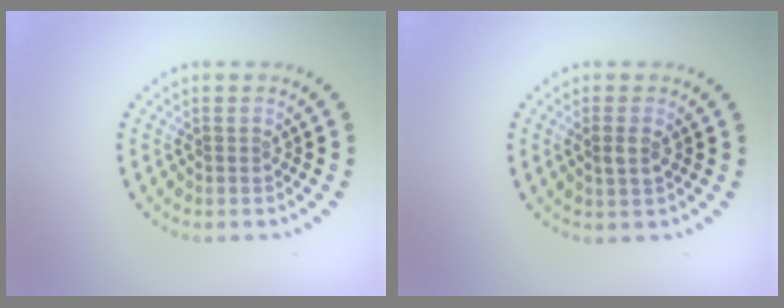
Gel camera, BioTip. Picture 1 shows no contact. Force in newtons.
{"total": 1.5, "press": 1.4, "slide": 0.6}